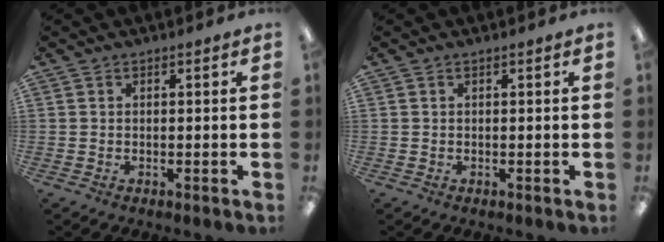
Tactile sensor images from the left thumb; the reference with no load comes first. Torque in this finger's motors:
{"motor_torque": [0.00, 0.00, -0.05, -0.04, 0.00]}